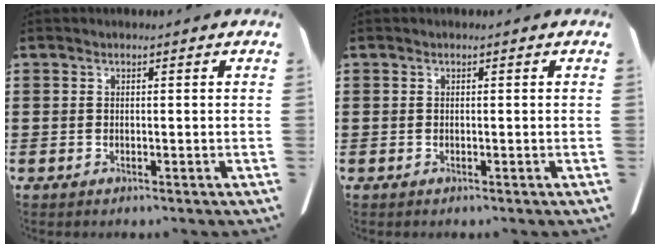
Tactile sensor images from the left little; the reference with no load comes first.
{"total": 0.0}